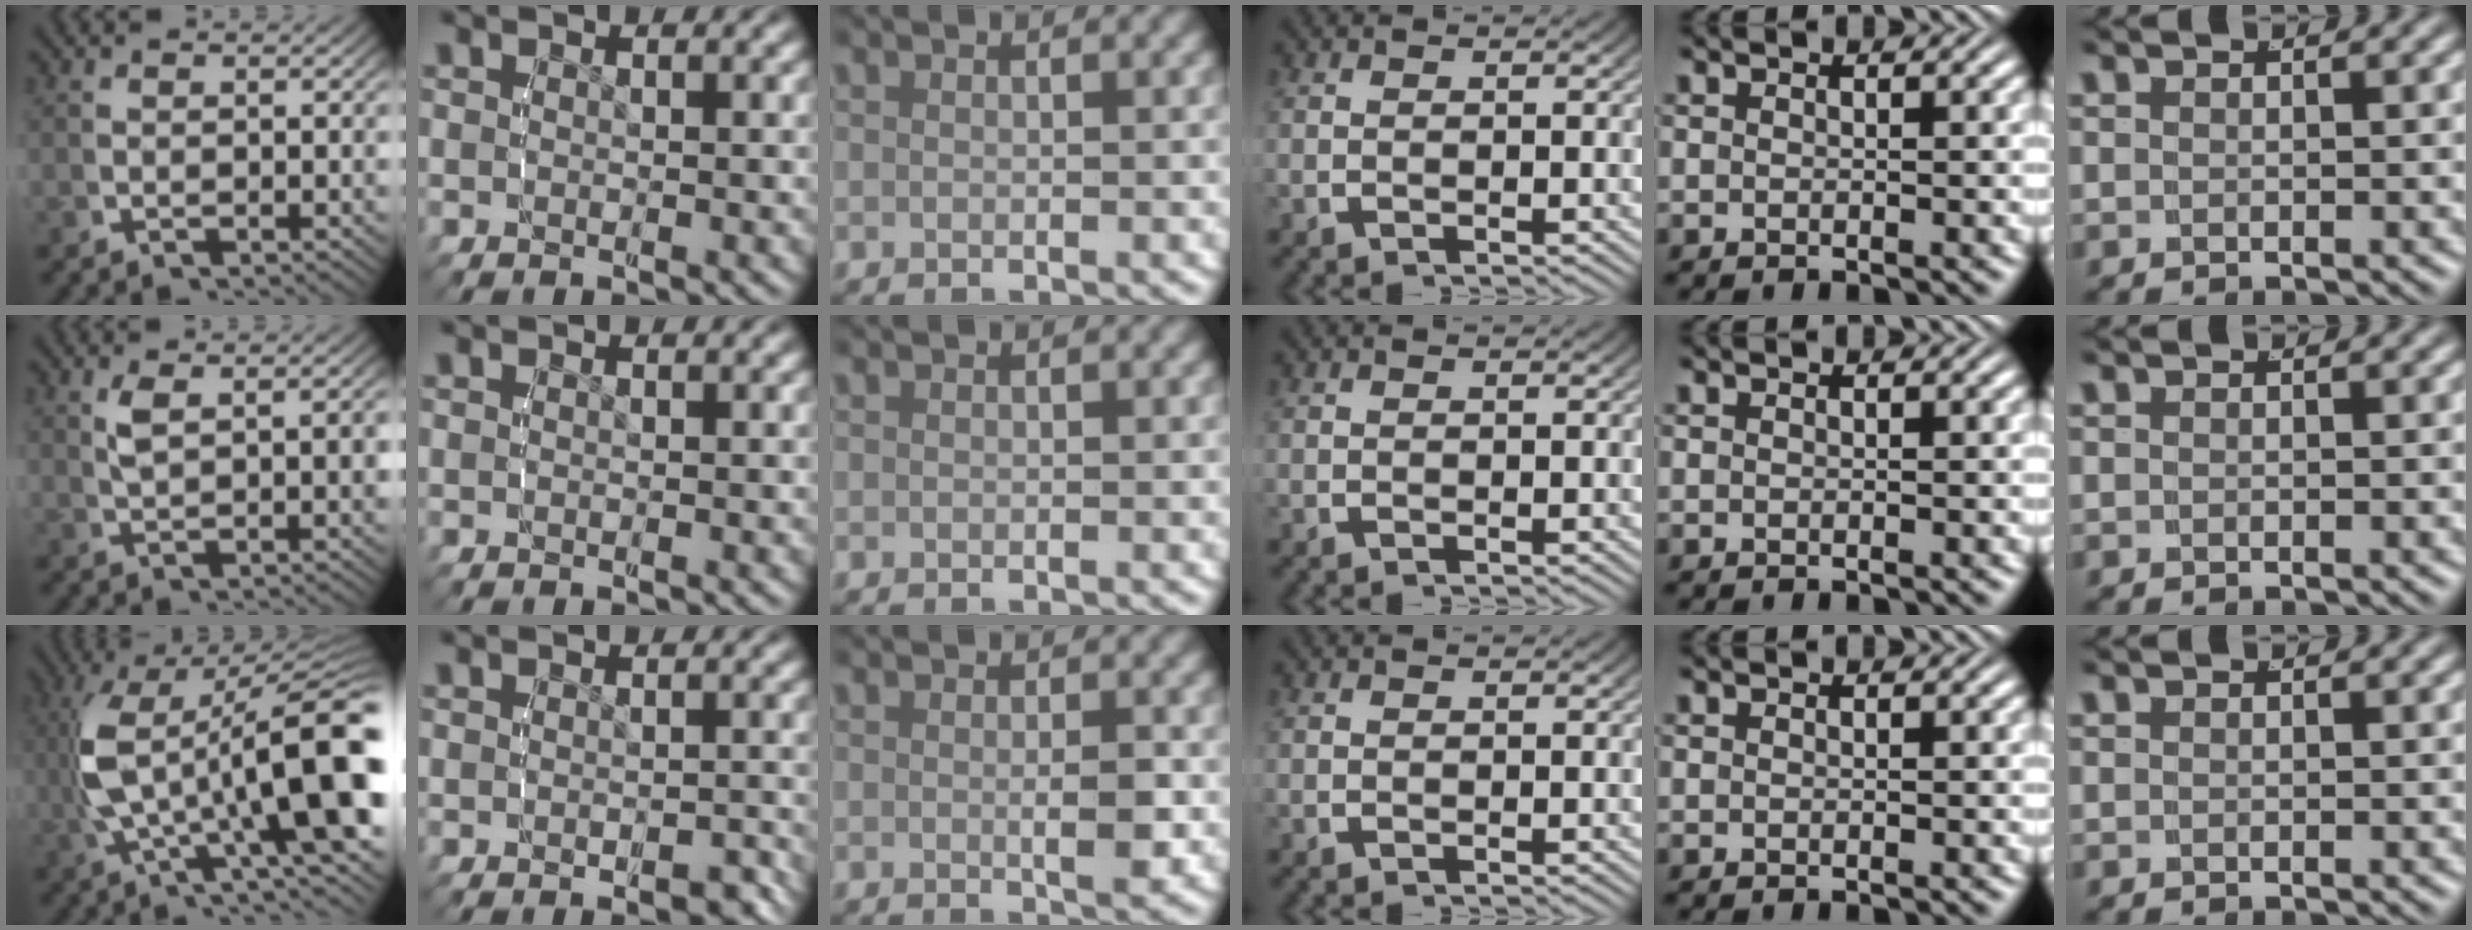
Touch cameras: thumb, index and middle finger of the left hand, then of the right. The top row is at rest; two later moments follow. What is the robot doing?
{"motion": "lift_and_place", "object": "button"}